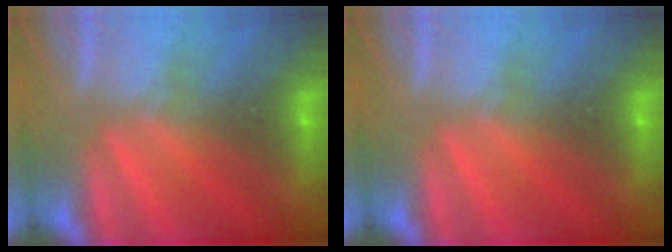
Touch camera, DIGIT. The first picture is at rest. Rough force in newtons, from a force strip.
{"total": 0.0}